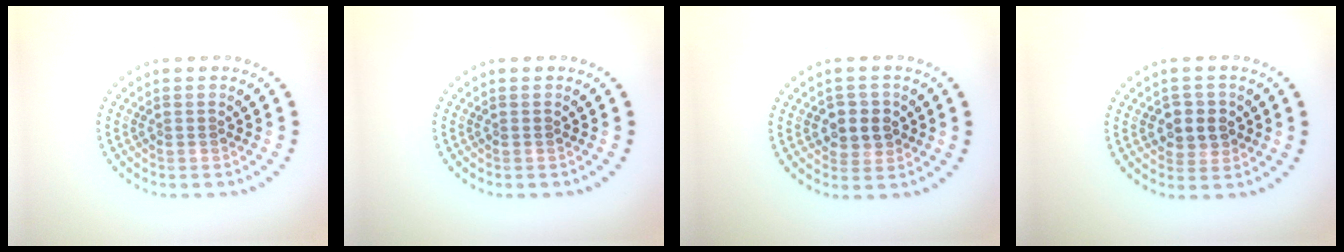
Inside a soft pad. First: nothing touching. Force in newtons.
{"total": 0.0}
{"total": 2.7, "press": 2.6, "slide": 0.7}
{"total": 2.7, "press": 2.6, "slide": 0.7}